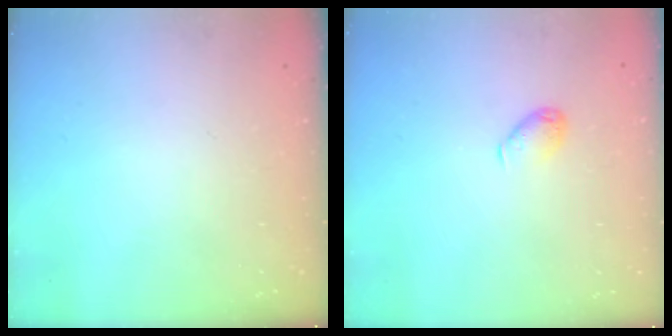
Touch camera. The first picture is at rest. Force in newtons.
{"total": 5.1, "press": 5.1, "slide": 0.4}